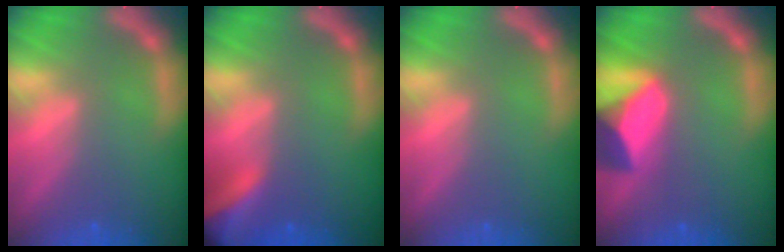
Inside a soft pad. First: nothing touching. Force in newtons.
{"total": 9.0}
{"total": 0.0}
{"total": 8.4}